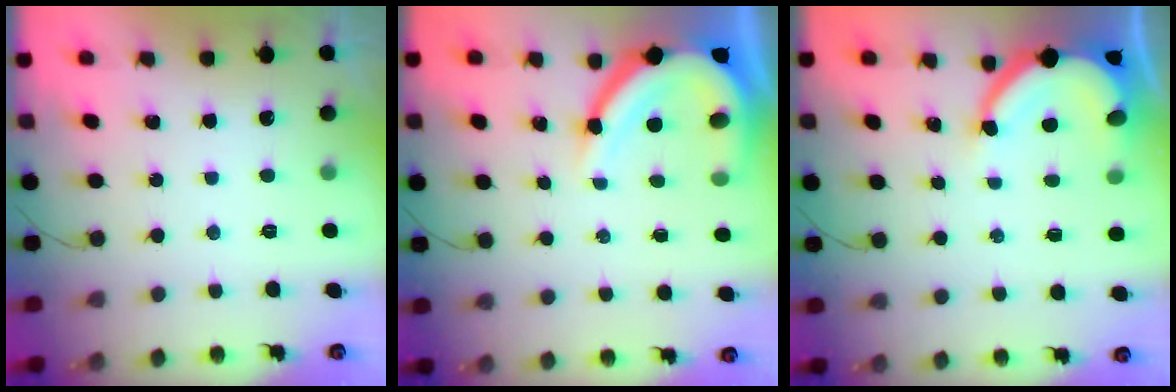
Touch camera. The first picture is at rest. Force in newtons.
{"total": 14.0, "press": 13.9, "slide": 1.3}
{"total": 8.0, "press": 8.0, "slide": 0.7}